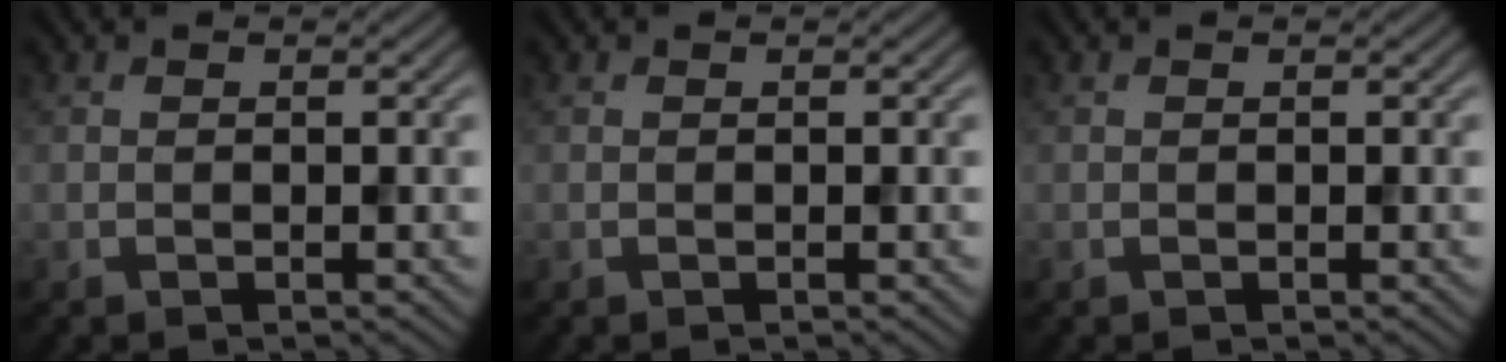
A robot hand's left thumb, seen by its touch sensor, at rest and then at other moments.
{"total": 0.0}
{"total": 0.0}